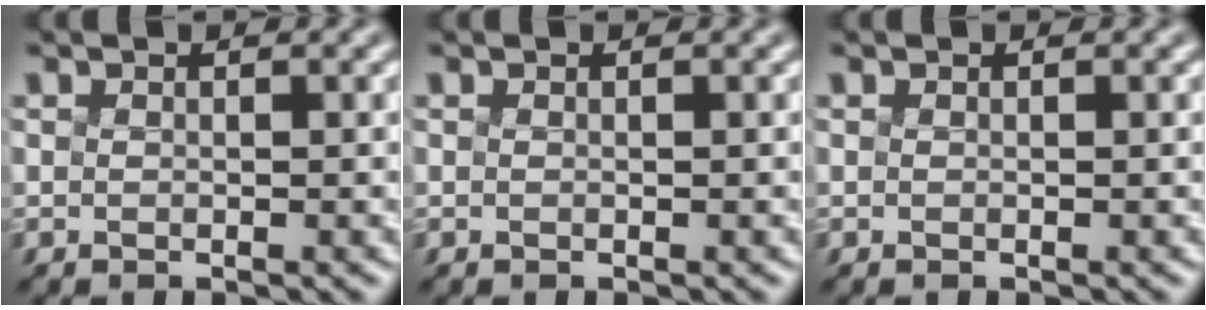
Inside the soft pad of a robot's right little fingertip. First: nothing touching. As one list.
[{"total": 0.0}, {"total": 0.0}]